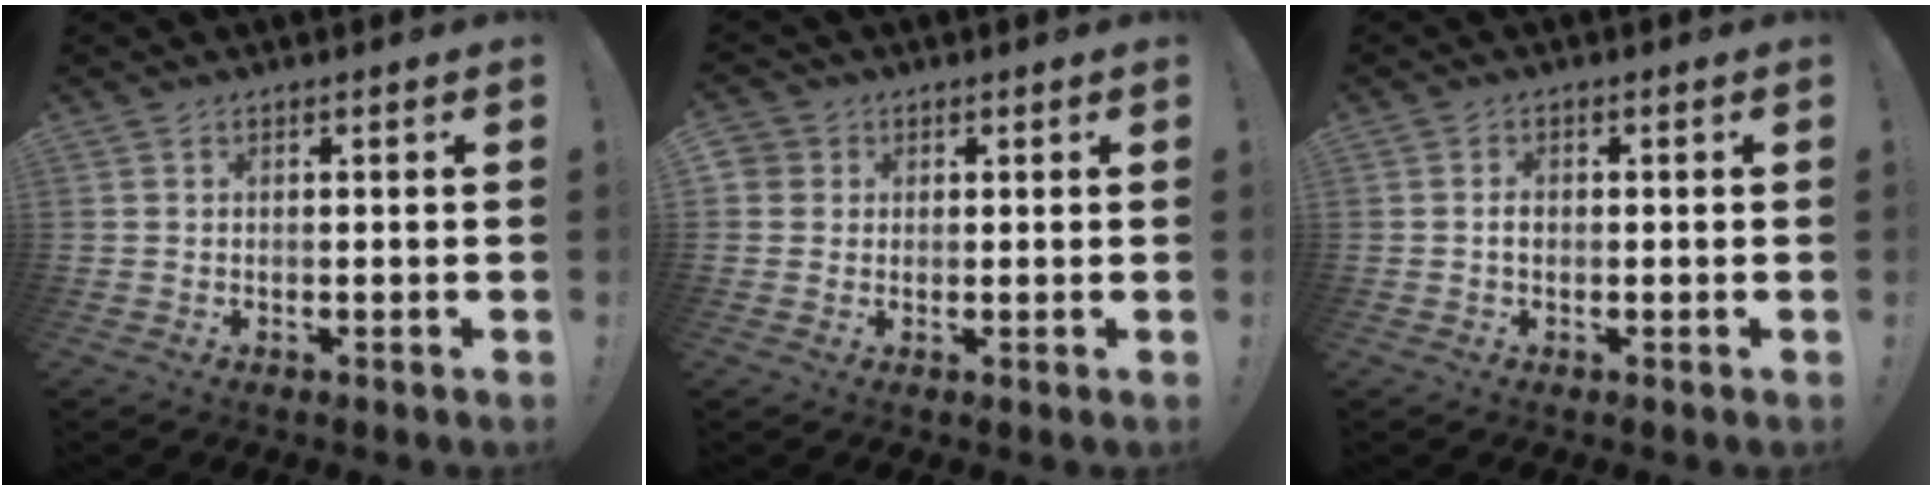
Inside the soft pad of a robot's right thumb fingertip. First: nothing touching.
{"total": 2.9, "force": [0.7, 2.8, 0.7], "torque": [-0.016, 0.004, 0.013]}
{"total": 1.5, "force": [-0.5, 1.0, 1.1], "torque": [-0.018, 0.005, -0.010]}